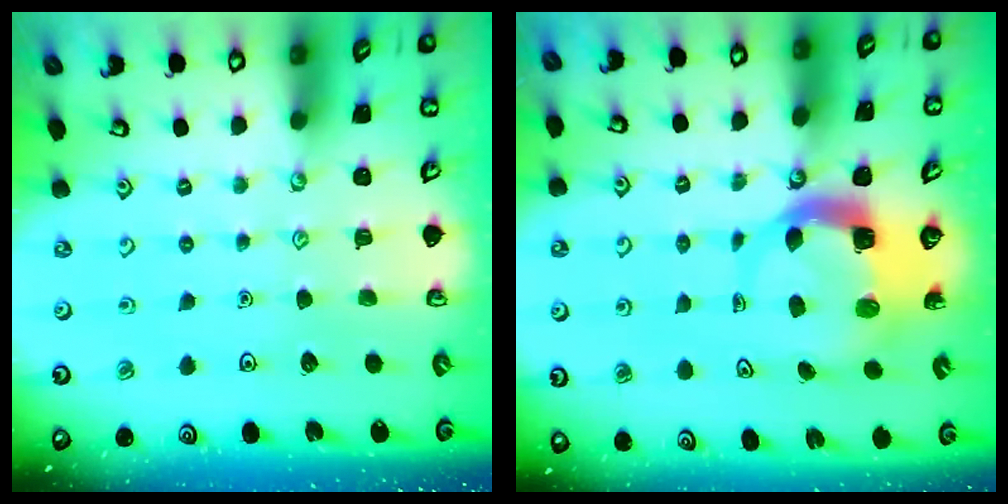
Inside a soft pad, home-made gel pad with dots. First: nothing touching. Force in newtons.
{"total": 6.2, "press": 6.1, "slide": 0.9}